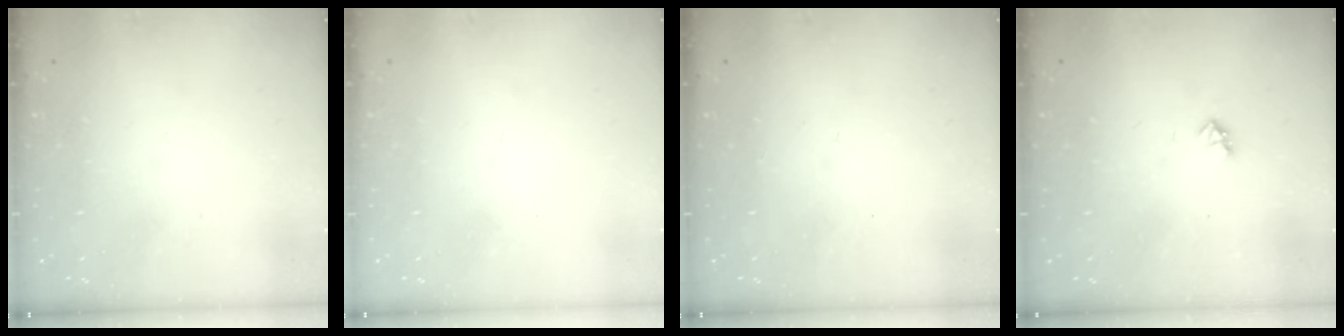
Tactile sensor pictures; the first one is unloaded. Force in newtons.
{"total": 0.7, "press": 0.7, "slide": 0.1}
{"total": 0.0}
{"total": 2.0, "press": 2.0, "slide": 0.3}